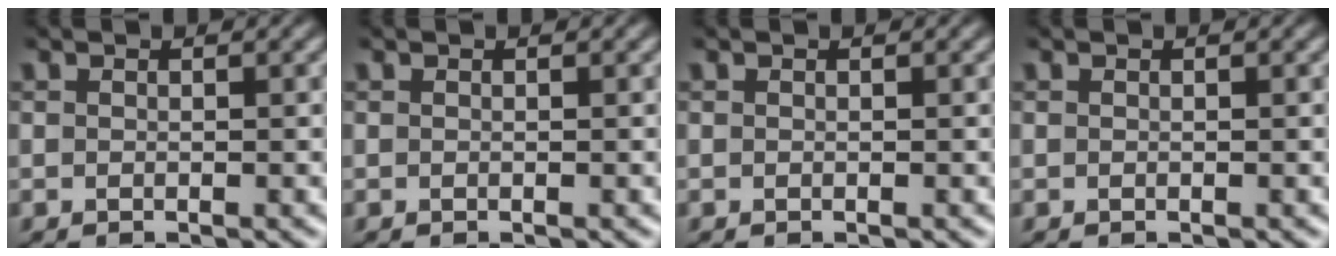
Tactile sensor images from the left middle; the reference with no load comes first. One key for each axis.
{"total": 0.0}
{"total": 0.0}
{"total": 0.0}